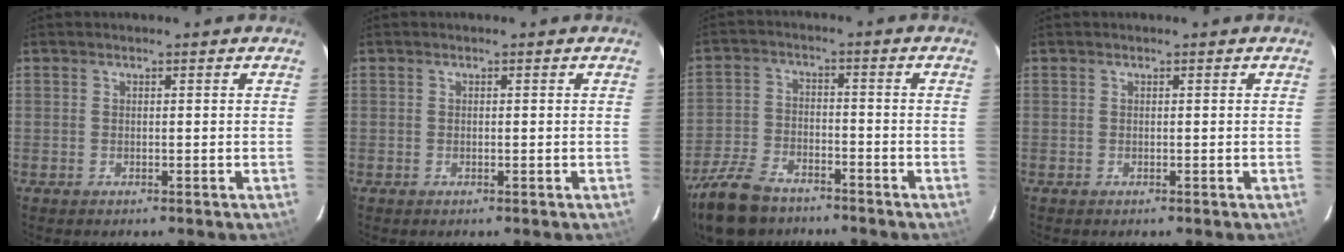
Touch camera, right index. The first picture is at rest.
{"total": 0.0}
{"total": 12.4, "force": [-9.5, 5.9, 5.5], "torque": [-0.148, -0.010, -0.178]}
{"total": 0.0}